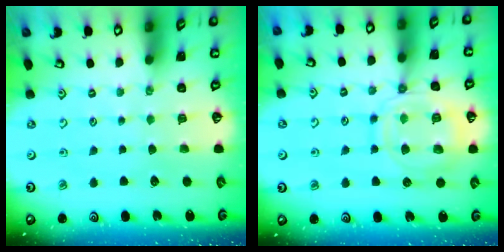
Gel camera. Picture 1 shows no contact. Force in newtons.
{"total": 13.6, "press": 13.6, "slide": 1.3}